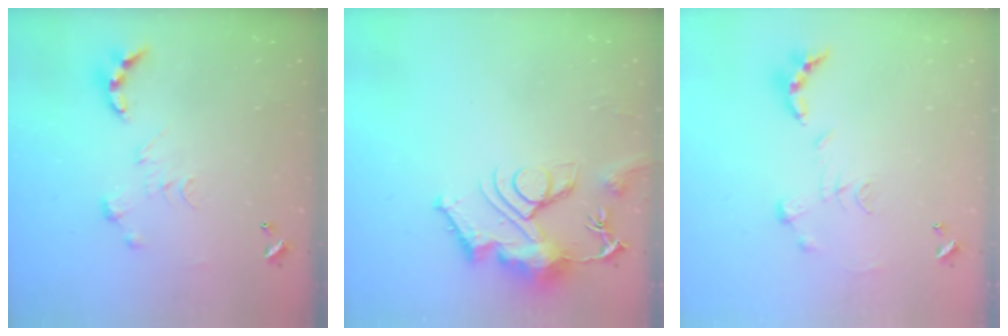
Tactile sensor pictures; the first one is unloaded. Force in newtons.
{"total": 11.9, "press": 11.8, "slide": 1.6}
{"total": 1.1, "press": 1.0, "slide": 0.4}